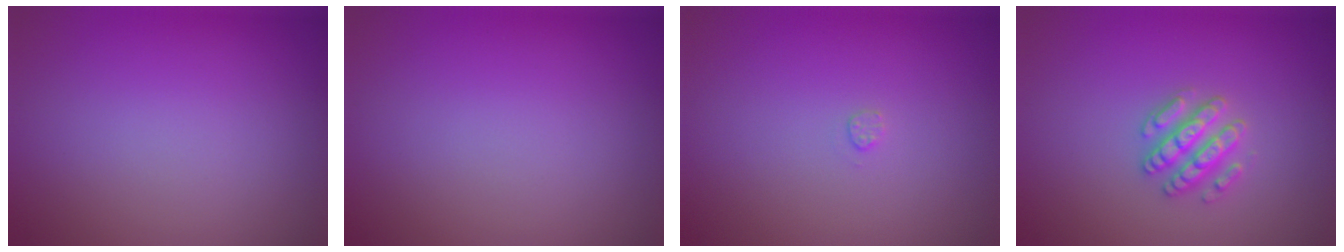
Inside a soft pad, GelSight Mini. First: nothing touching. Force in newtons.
{"total": 0.0}
{"total": 0.5, "press": 0.5, "slide": 0.2}
{"total": 2.8, "press": 2.7, "slide": 0.6}